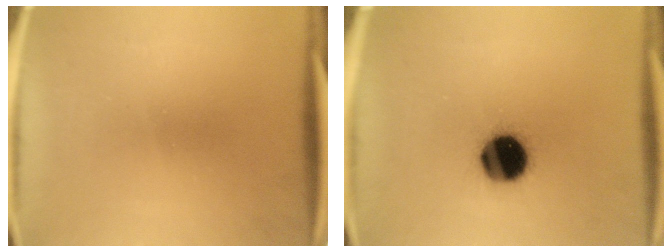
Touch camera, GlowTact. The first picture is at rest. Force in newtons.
{"total": 14.9}